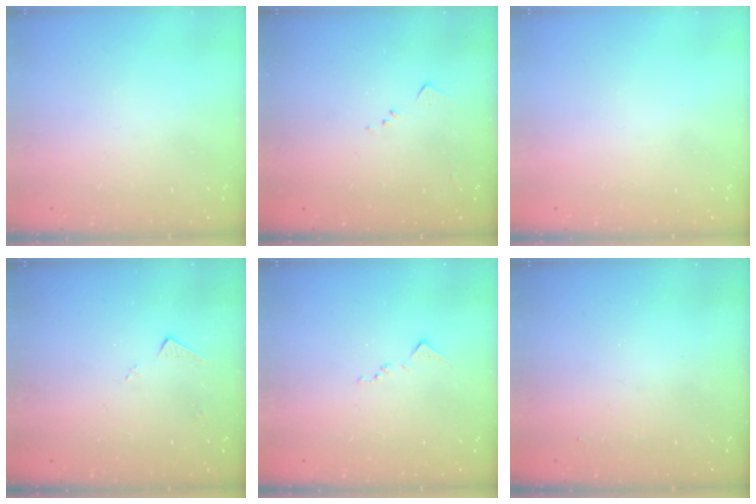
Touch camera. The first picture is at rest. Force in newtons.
{"total": 4.2, "press": 4.2, "slide": 0.6}
{"total": 0.0}
{"total": 4.2, "press": 4.1, "slide": 0.6}
{"total": 7.2, "press": 7.2, "slide": 0.7}
{"total": 1.3, "press": 1.3, "slide": 0.3}